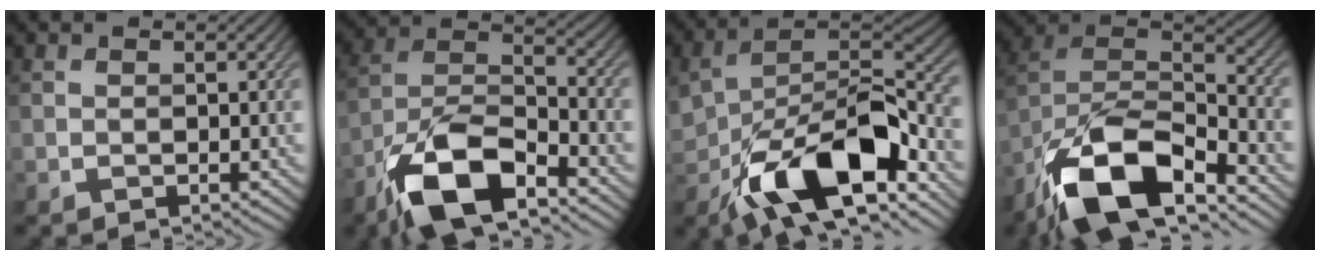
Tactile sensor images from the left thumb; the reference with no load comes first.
{"total": 13.1, "force": [-8.4, 5.1, 8.7], "torque": [-0.170, -0.005, -0.176]}
{"total": 15.1, "force": [-6.8, 8.2, 10.7], "torque": [-0.187, -0.041, -0.118]}
{"total": 15.9, "force": [-10.5, 6.1, 10.3], "torque": [-0.222, -0.018, -0.198]}